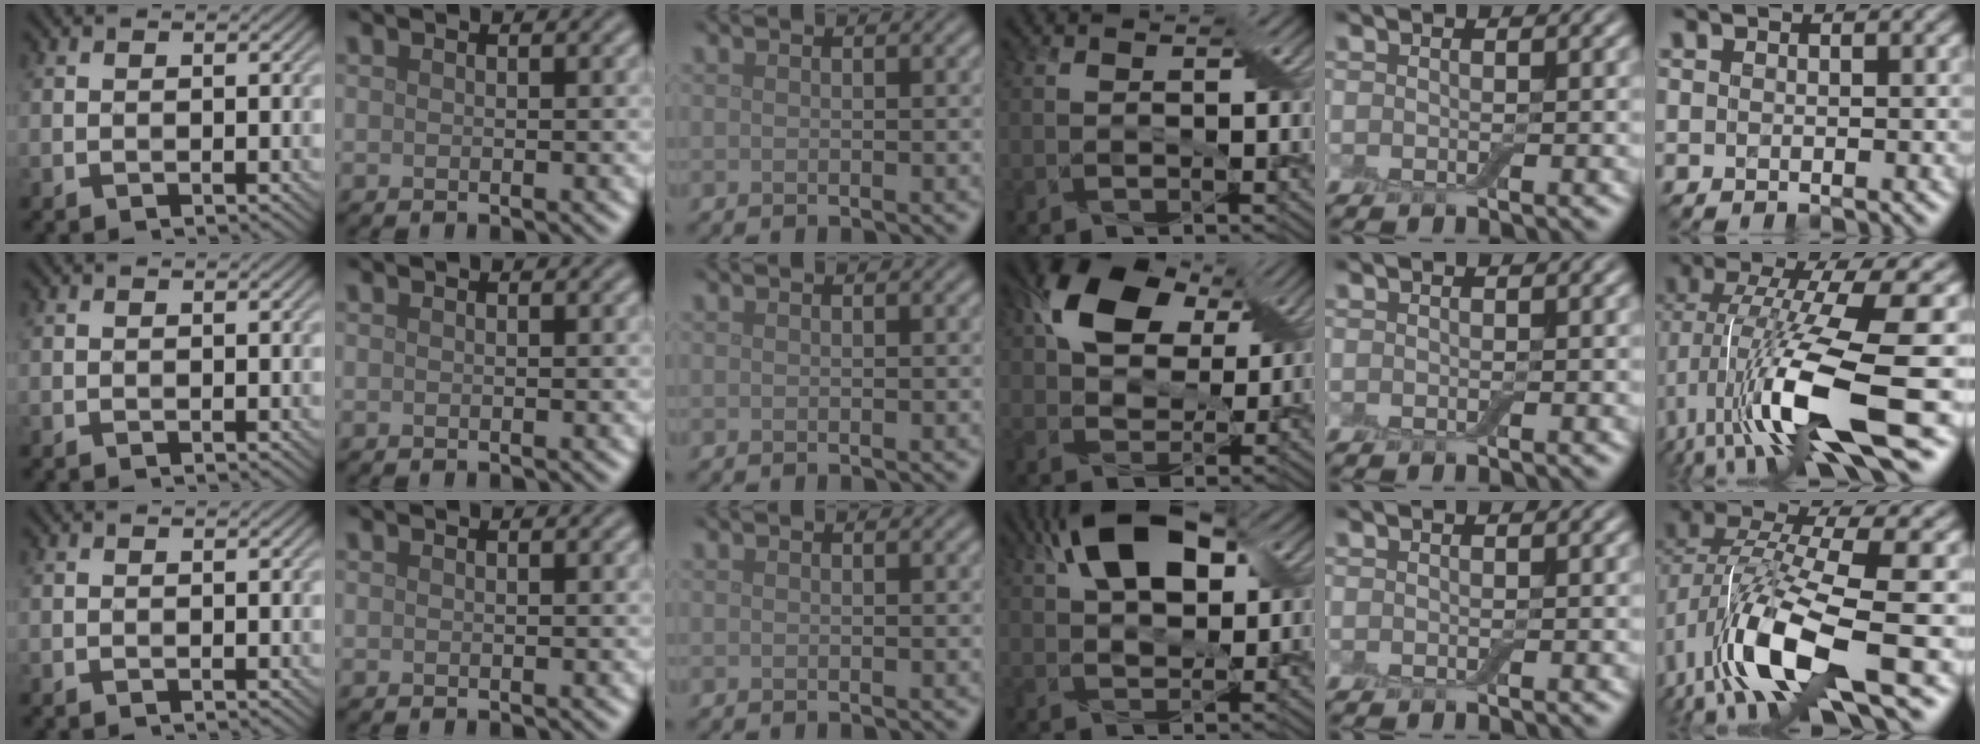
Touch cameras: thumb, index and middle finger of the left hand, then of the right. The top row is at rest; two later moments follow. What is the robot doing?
{"motion": "close", "object": "airpods case & airpods"}